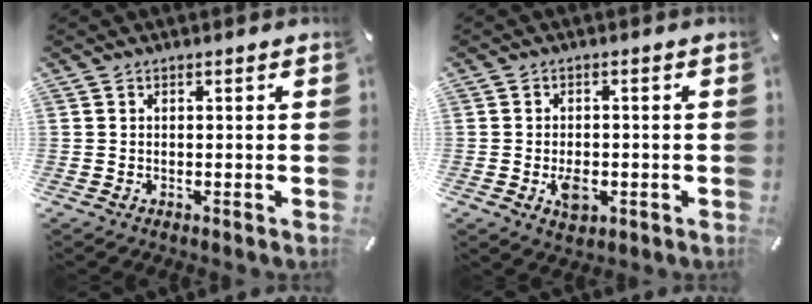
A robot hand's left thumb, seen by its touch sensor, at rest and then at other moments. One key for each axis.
{"total": 4.9, "fx": -1.4, "fy": 3.2, "fz": 3.4, "tx": -0.062, "ty": 0.000, "tz": -0.026}